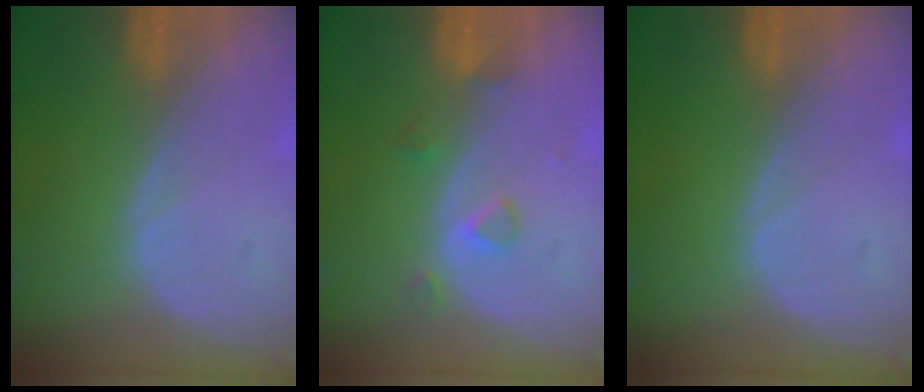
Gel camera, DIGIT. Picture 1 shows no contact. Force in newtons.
{"total": 3.0, "press": 2.8, "slide": 0.9}
{"total": 0.0}